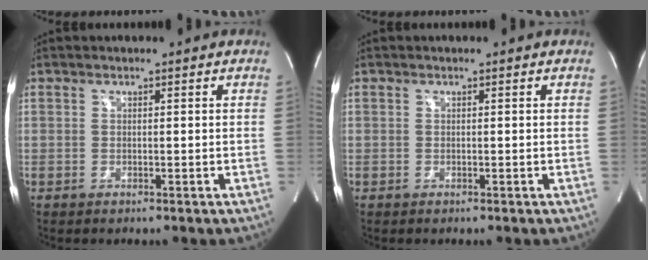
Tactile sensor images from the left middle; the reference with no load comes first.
{"total": 0.0}